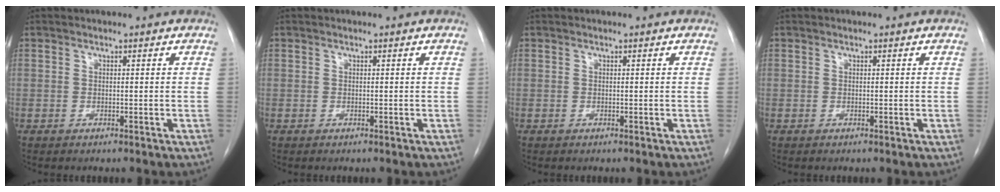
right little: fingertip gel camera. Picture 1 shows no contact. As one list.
[{"total": 0.0}, {"total": 0.0}, {"total": 0.0}]